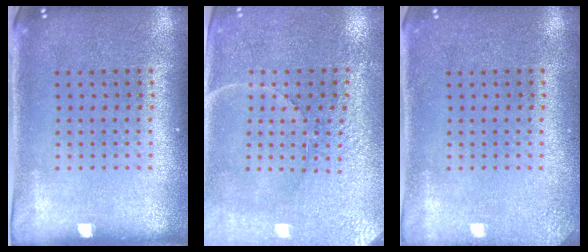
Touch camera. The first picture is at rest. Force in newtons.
{"total": 3.3, "press": 3.2, "slide": 0.8}
{"total": 1.6, "press": 1.6, "slide": 0.2}